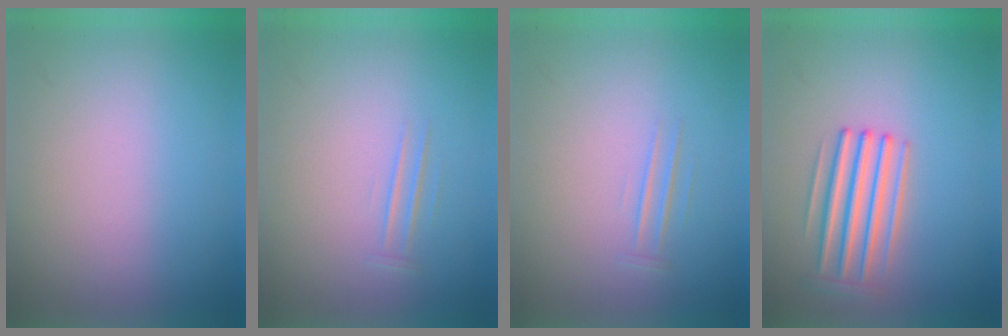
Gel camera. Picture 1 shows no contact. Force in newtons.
{"total": 1.1}
{"total": 1.1}
{"total": 3.1}